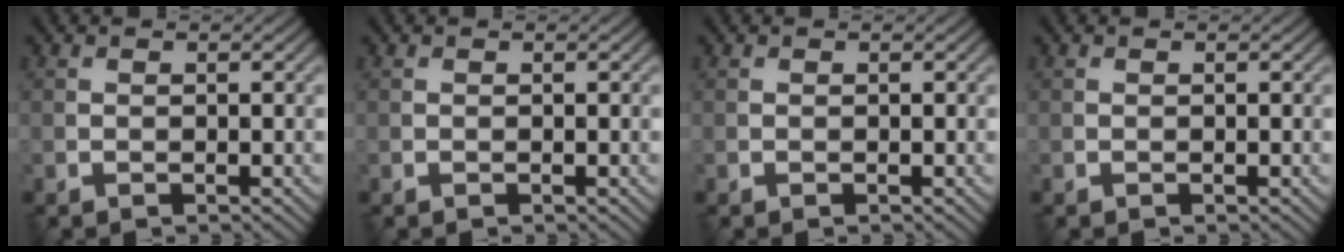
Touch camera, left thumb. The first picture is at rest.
{"total": 0.0}
{"total": 0.0}
{"total": 0.0}